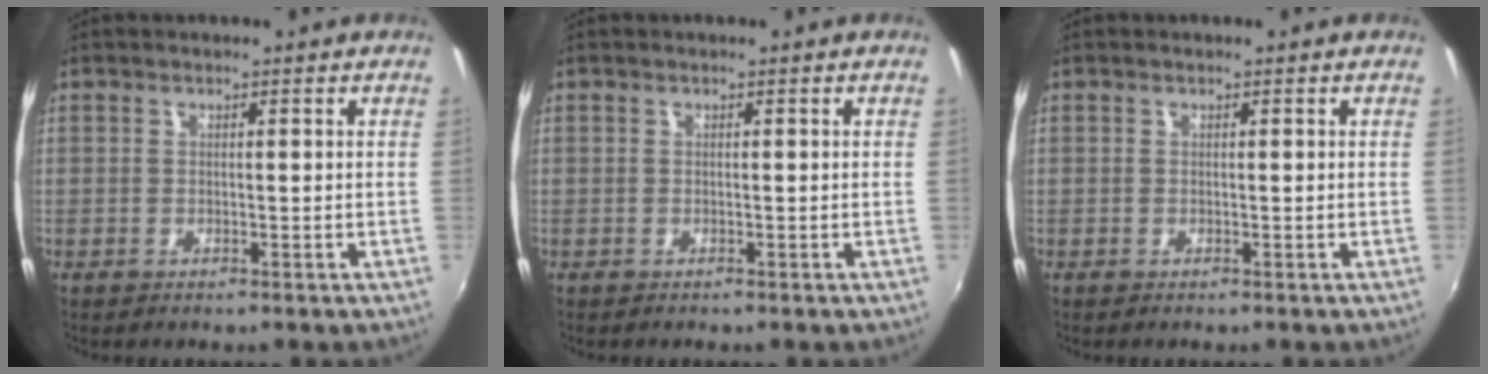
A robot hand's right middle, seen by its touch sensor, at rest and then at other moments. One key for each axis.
{"total": 0.0}
{"total": 0.0}